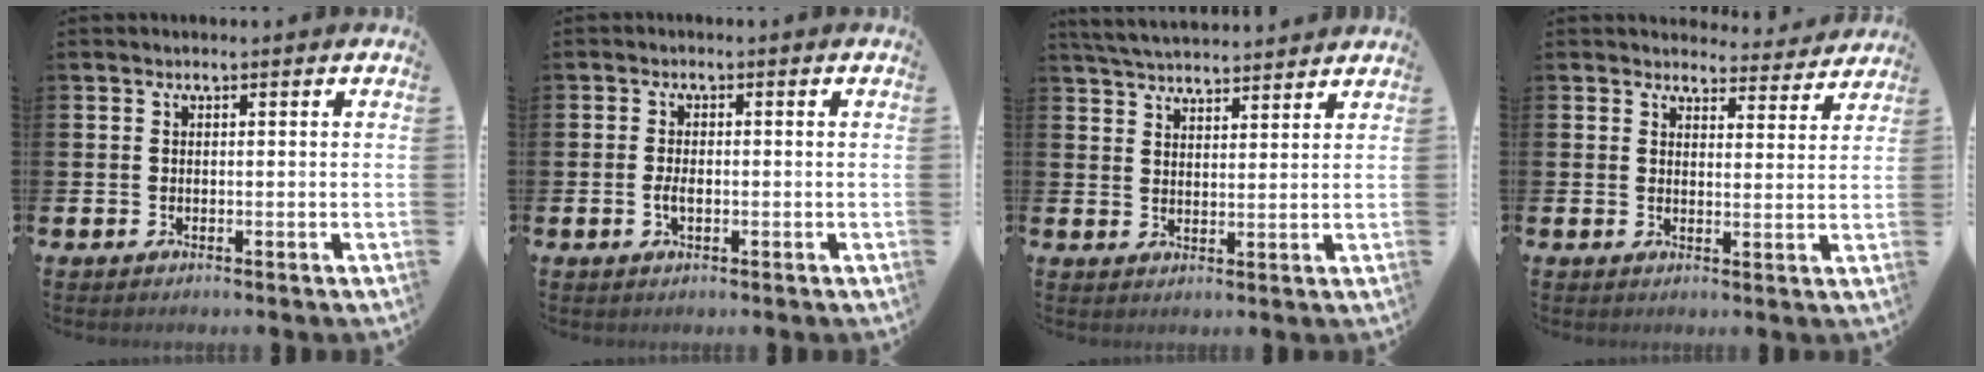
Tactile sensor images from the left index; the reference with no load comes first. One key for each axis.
{"total": 1.9, "fx": -0.4, "fy": 0.9, "fz": 1.6, "tx": -0.025, "ty": -0.001, "tz": -0.009}
{"total": 4.7, "fx": 4.7, "fy": 0.3, "fz": 0.3, "tx": -0.027, "ty": -0.023, "tz": 0.087}
{"total": 3.9, "fx": 3.8, "fy": 1.0, "fz": 0.0, "tx": -0.004, "ty": -0.026, "tz": 0.065}